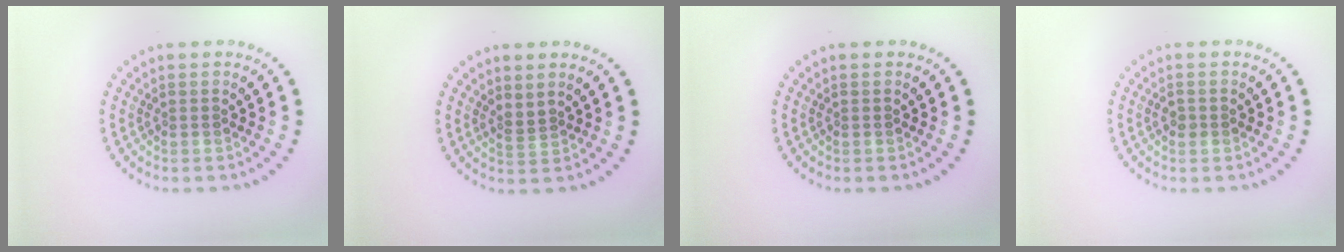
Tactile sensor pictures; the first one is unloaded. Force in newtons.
{"total": 1.1, "press": 0.5, "slide": 1.0}
{"total": 0.0}
{"total": 0.9, "press": 0.9, "slide": 0.1}